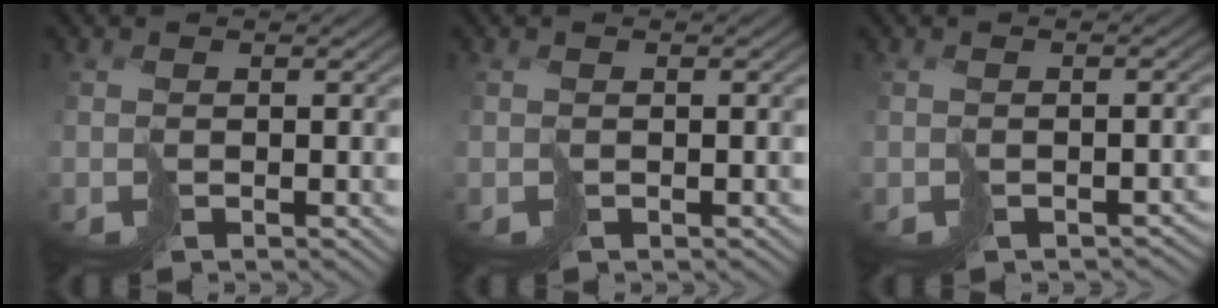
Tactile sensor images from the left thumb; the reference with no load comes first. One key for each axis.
{"total": 0.6, "fx": -0.3, "fy": 0.4, "fz": 0.4, "tx": -0.003, "ty": -0.001, "tz": -0.004}
{"total": 3.2, "fx": -2.0, "fy": 1.8, "fz": 1.8, "tx": -0.023, "ty": -0.010, "tz": -0.022}